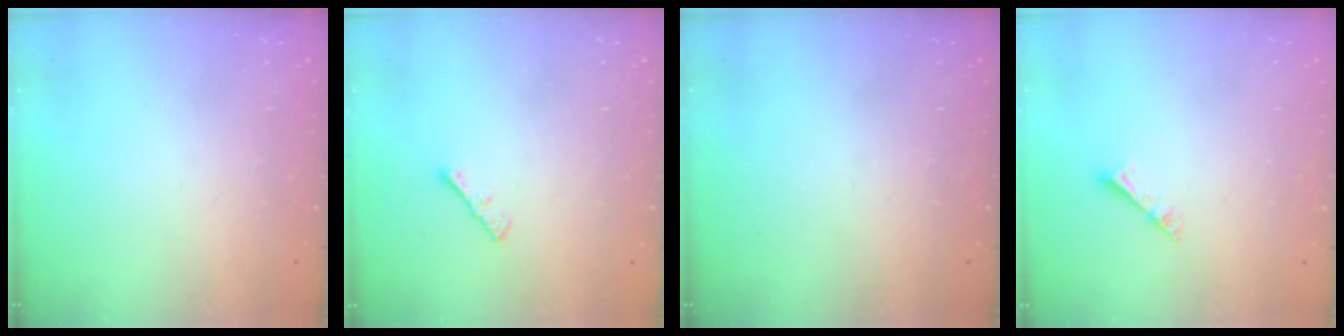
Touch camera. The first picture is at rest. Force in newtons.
{"total": 1.3, "press": 1.2, "slide": 0.4}
{"total": 0.0}
{"total": 2.7, "press": 2.7, "slide": 0.3}